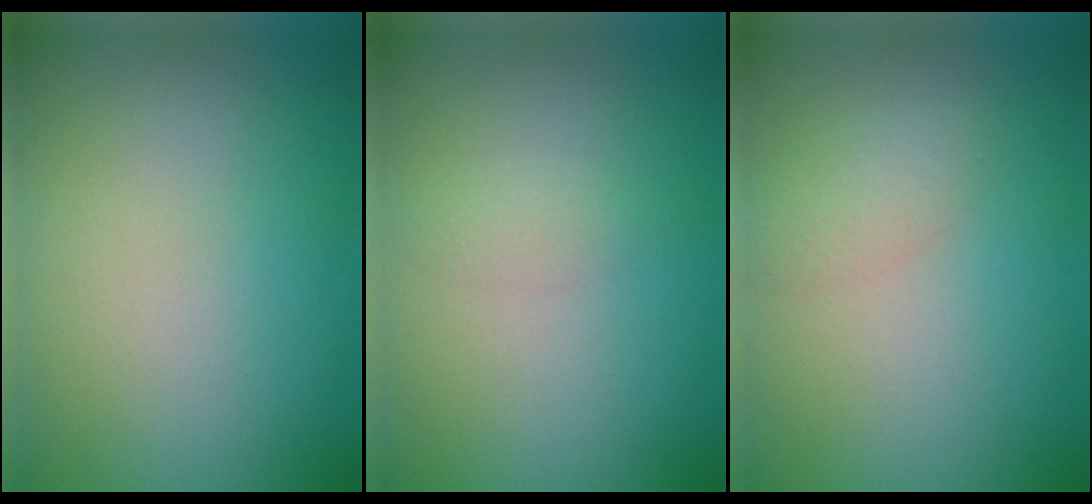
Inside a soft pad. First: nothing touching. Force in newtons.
{"total": 1.0, "press": 1.0, "slide": 0.0}
{"total": 1.6, "press": 1.6, "slide": 0.1}